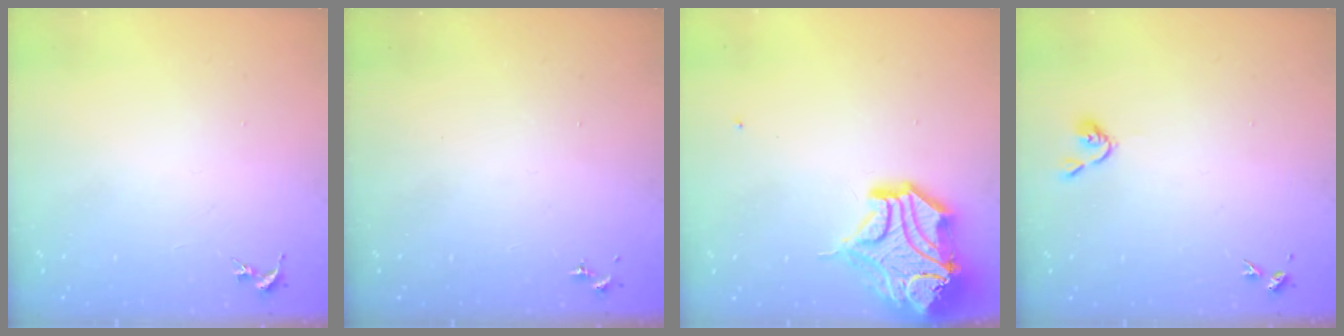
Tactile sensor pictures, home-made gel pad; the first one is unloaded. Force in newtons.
{"total": 0.0}
{"total": 18.1, "press": 17.9, "slide": 2.5}
{"total": 3.7, "press": 3.6, "slide": 0.7}